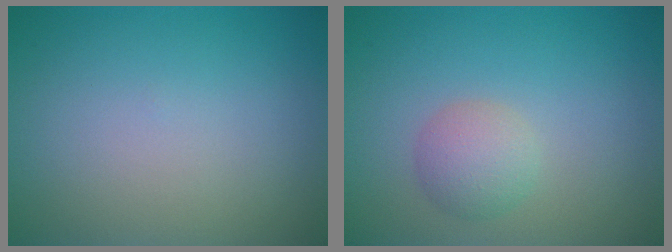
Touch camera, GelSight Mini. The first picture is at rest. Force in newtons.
{"total": 2.3, "press": 2.3, "slide": 0.0}